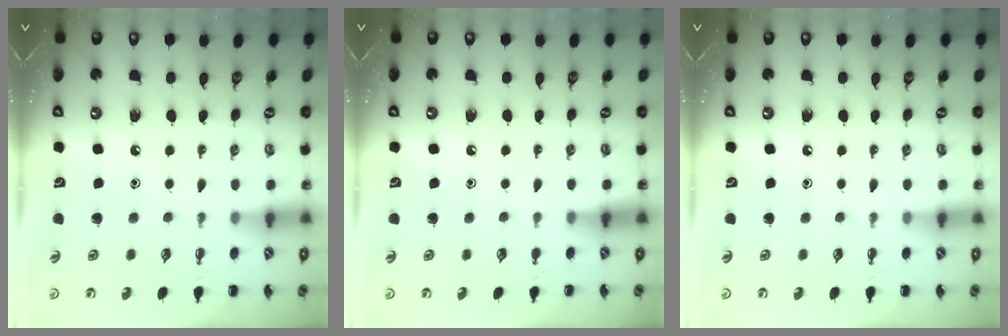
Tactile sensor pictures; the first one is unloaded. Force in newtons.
{"total": 0.9, "press": 0.9, "slide": 0.2}
{"total": 0.0}